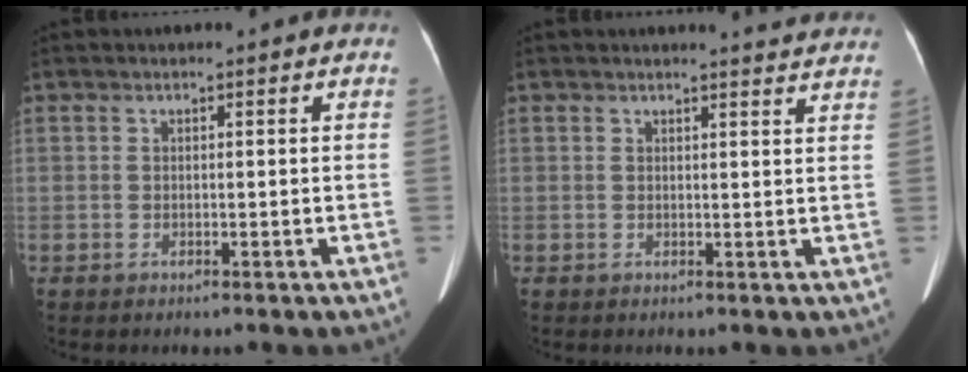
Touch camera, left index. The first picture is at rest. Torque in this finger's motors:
{"motor_torque": [-0.40, -1.25, -0.07, 0.01]}